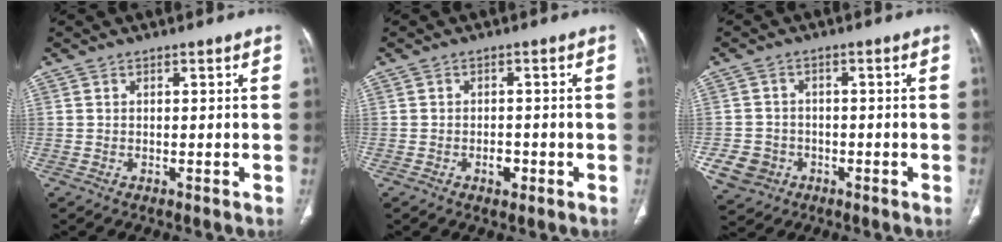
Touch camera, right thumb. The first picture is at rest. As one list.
[{"total": 2.3, "force": [-1.0, 1.5, 1.5], "torque": [-0.015, 0.005, -0.012]}, {"total": 6.2, "force": [-2.3, 5.5, 1.7], "torque": [-0.028, 0.015, -0.032]}]